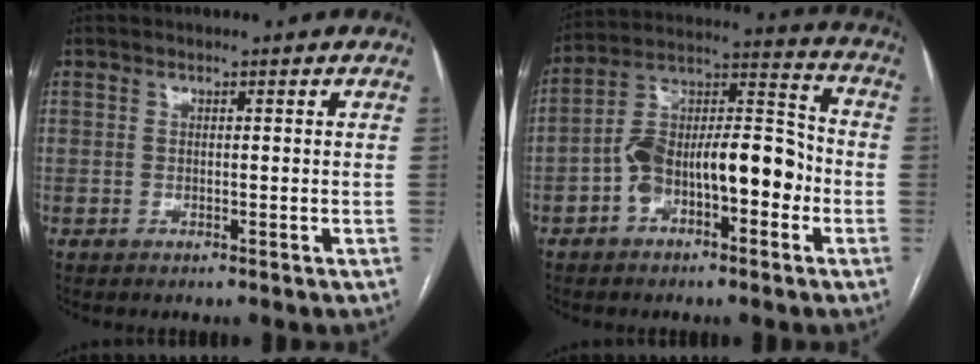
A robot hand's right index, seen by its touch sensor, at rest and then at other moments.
{"total": 13.3, "force": [-4.0, 5.7, 11.3], "torque": [-0.202, 0.046, -0.064]}